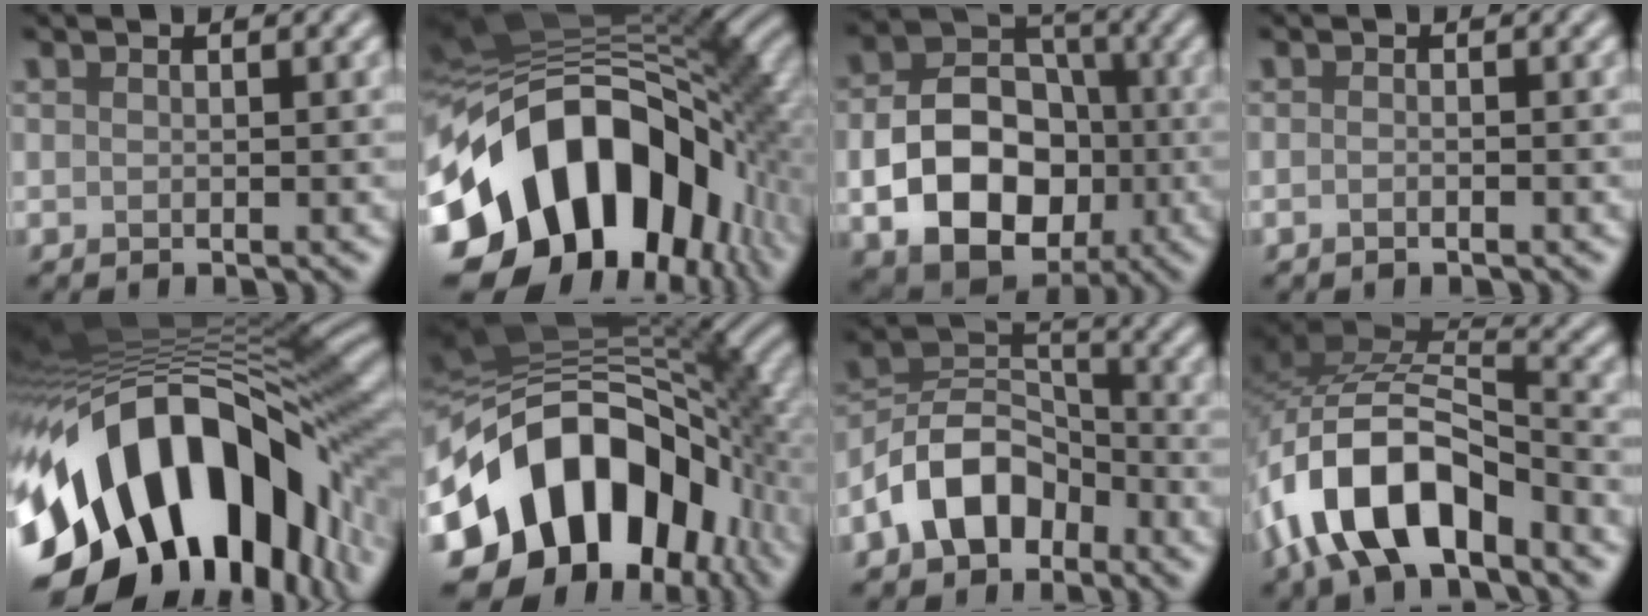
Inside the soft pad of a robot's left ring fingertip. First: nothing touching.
{"total": 18.0, "force": [-5.0, 11.7, 12.8], "torque": [-0.211, 0.001, -0.089]}
{"total": 11.1, "force": [-2.3, 8.1, 7.2], "torque": [-0.130, -0.018, -0.037]}
{"total": 0.7, "force": [-0.4, 0.2, 0.6], "torque": [-0.010, -0.002, -0.008]}
{"total": 18.2, "force": [-6.2, 10.5, 13.5], "torque": [-0.225, -0.015, -0.102]}
{"total": 16.5, "force": [-5.3, 10.9, 11.1], "torque": [-0.177, 0.006, -0.099]}
{"total": 7.4, "force": [-4.0, 4.9, 4.0], "torque": [-0.065, 0.007, -0.092]}
{"total": 11.2, "force": [-5.8, 5.4, 8.0], "torque": [-0.147, 0.008, -0.116]}